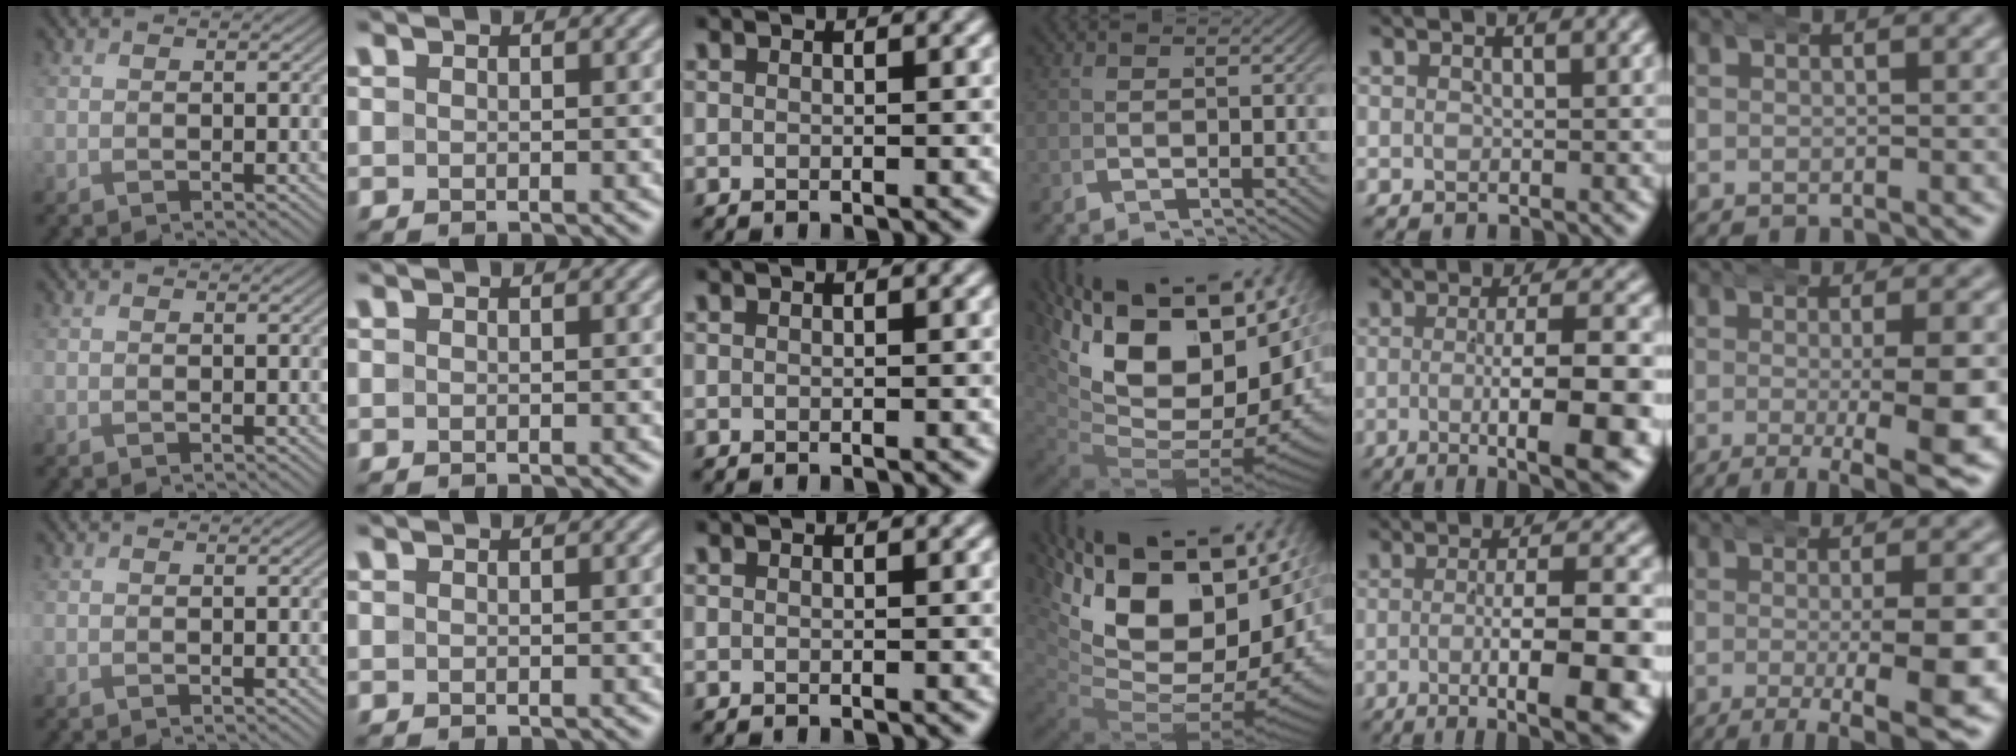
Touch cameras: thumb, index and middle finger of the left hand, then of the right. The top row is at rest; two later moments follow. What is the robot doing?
{"motion": "wrap", "object": "arm wrap"}